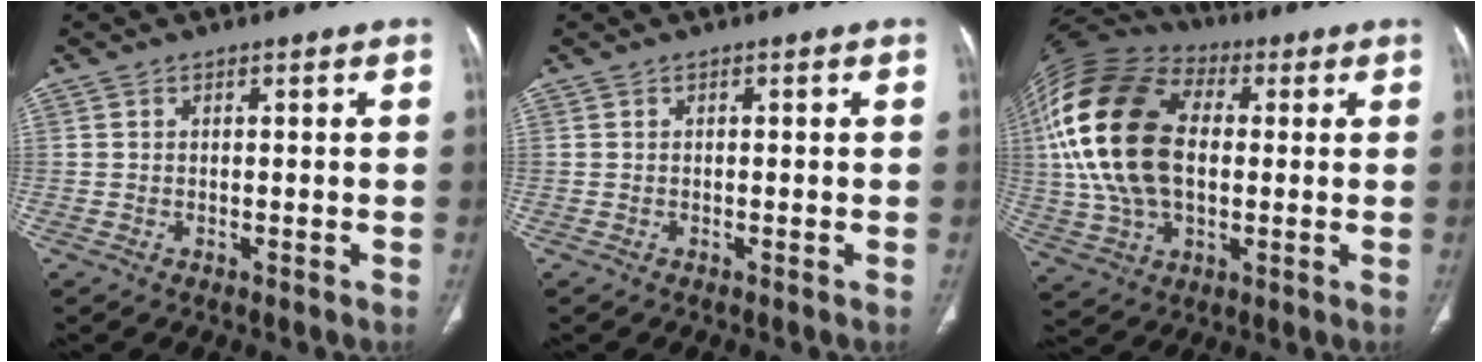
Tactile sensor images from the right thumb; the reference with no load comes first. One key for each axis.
{"total": 0.0}
{"total": 24.4, "fx": 2.5, "fy": 15.1, "fz": 19.0, "tx": -0.392, "ty": 0.008, "tz": 0.042}